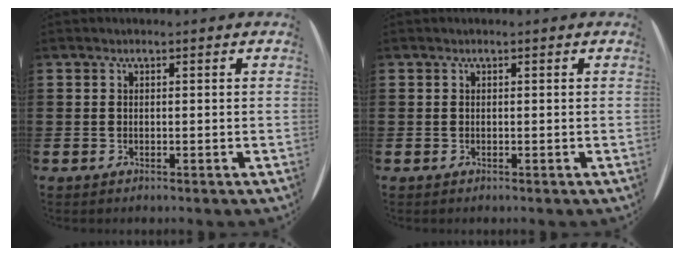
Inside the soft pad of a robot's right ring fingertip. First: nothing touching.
{"total": 0.0}